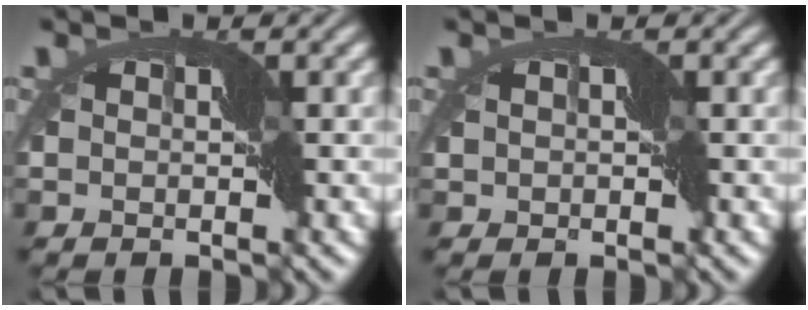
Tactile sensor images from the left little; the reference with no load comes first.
{"total": 0.5, "force": [0.0, 0.5, 0.0], "torque": [0.003, 0.002, -0.002]}